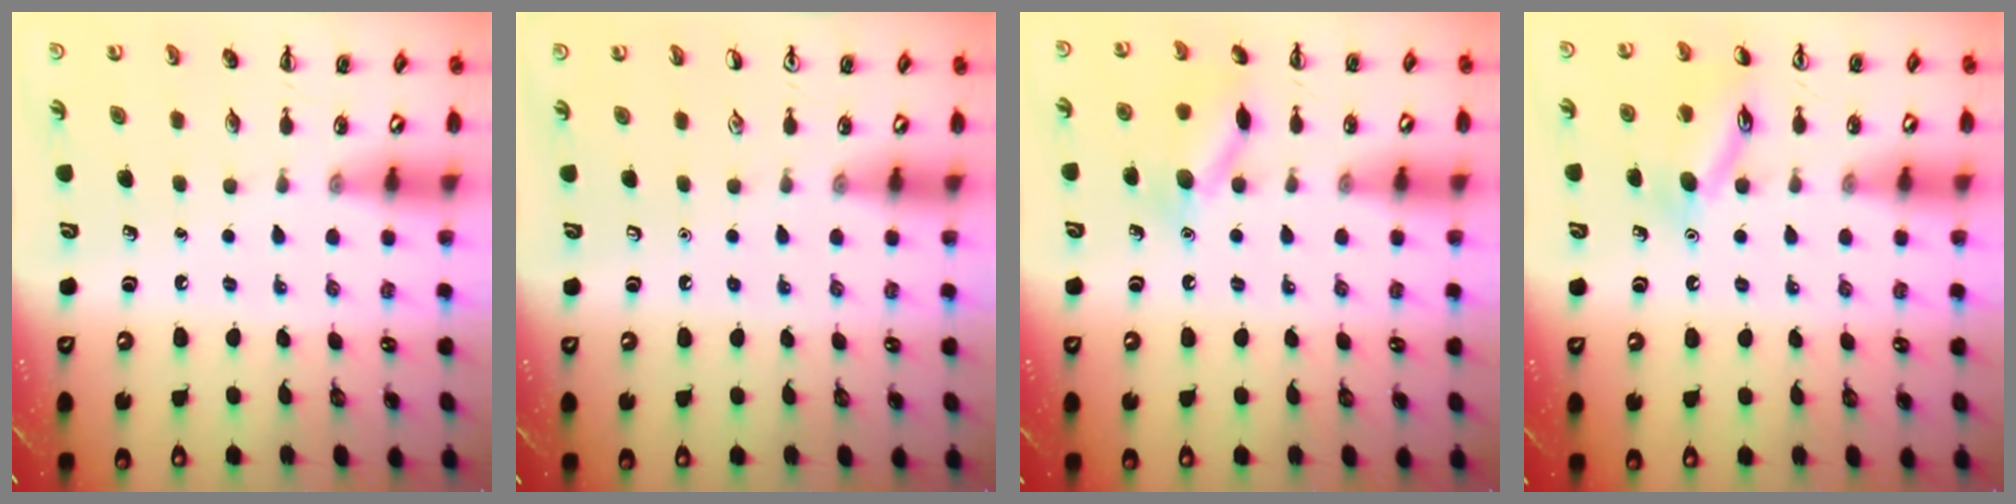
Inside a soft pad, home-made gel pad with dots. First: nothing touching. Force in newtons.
{"total": 0.0}
{"total": 10.9, "press": 10.9, "slide": 0.5}
{"total": 12.0, "press": 12.0, "slide": 0.8}